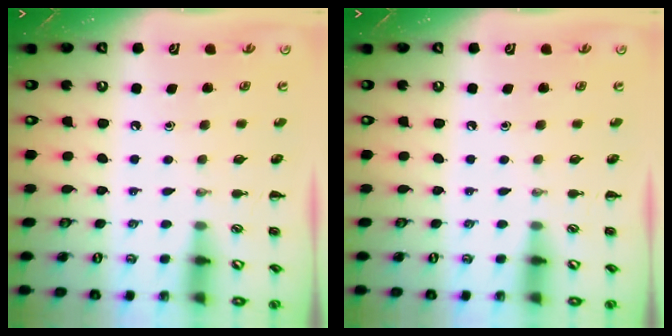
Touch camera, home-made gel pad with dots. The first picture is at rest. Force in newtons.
{"total": 0.0}